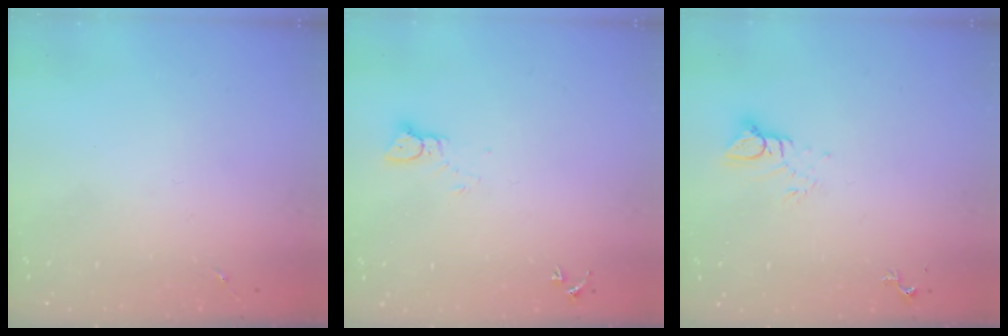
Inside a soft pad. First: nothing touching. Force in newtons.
{"total": 2.6, "press": 2.6, "slide": 0.1}
{"total": 5.6, "press": 5.6, "slide": 0.0}